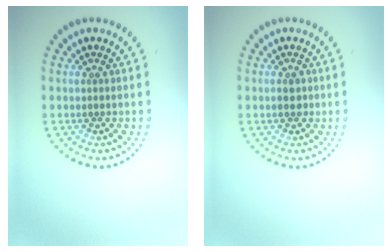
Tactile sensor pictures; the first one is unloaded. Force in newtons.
{"total": 1.2, "press": 1.2, "slide": 0.2}